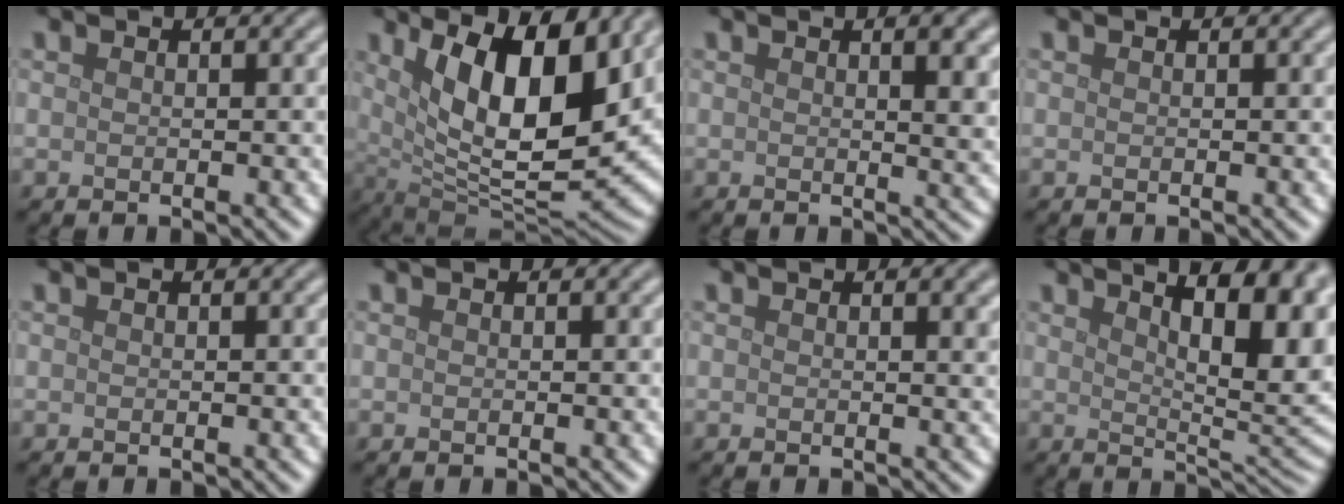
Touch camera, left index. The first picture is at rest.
{"total": 11.9, "force": [4.0, 4.5, 10.2], "torque": [-0.162, -0.010, 0.072]}
{"total": 3.7, "force": [1.2, 1.2, 3.3], "torque": [-0.033, 0.003, 0.016]}
{"total": 0.0}
{"total": 0.0}
{"total": 0.0}
{"total": 1.4, "force": [0.7, 0.4, 1.1], "torque": [-0.009, 0.002, 0.010]}
{"total": 11.6, "force": [4.9, 4.1, 9.6], "torque": [-0.101, 0.022, 0.062]}